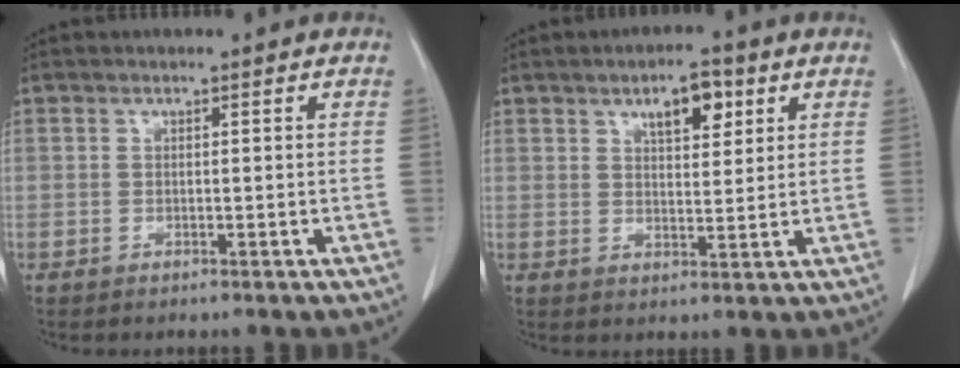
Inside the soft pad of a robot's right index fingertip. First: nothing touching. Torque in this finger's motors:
{"motor_torque": [0.20, 0.19, 0.28, 0.04]}